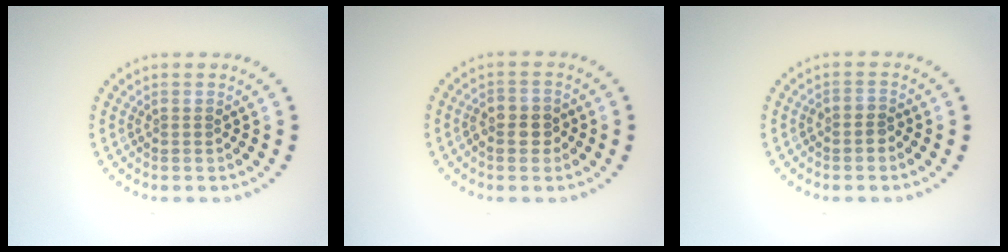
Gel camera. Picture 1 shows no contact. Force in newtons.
{"total": 2.6, "press": 2.5, "slide": 0.6}
{"total": 1.0, "press": 0.7, "slide": 0.6}